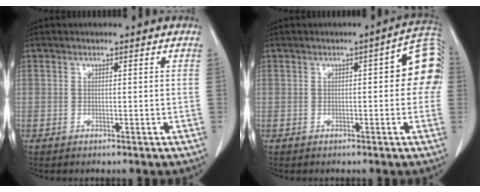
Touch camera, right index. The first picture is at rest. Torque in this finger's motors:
{"motor_torque": [0.61, -0.11, 0.15, 0.03]}